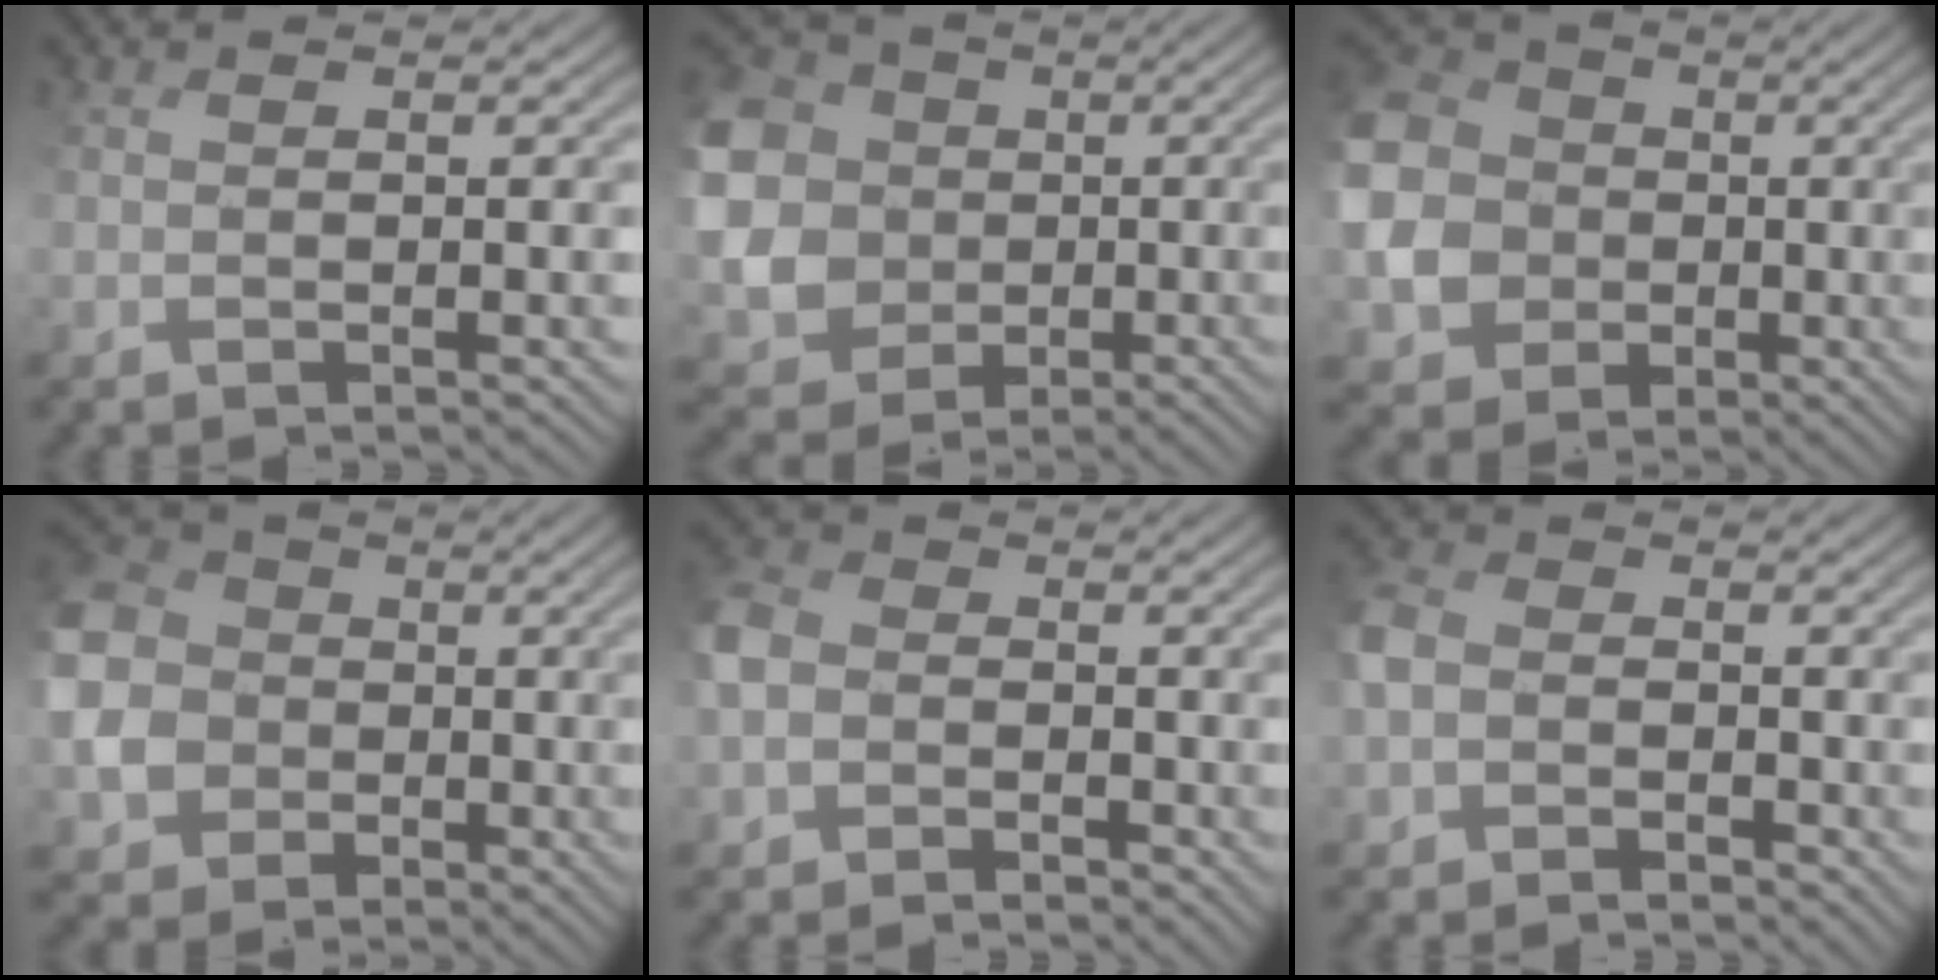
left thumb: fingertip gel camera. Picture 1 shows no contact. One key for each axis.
{"total": 16.0, "fx": 2.6, "fy": 14.6, "fz": 6.2, "tx": -0.237, "ty": 0.007, "tz": 0.027}
{"total": 12.8, "fx": 0.2, "fy": 11.9, "fz": 4.8, "tx": -0.190, "ty": -0.005, "tz": -0.012}
{"total": 10.8, "fx": 0.1, "fy": 9.9, "fz": 4.3, "tx": -0.162, "ty": -0.007, "tz": -0.007}
{"total": 3.7, "fx": -0.8, "fy": 3.2, "fz": 1.6, "tx": -0.054, "ty": 0.007, "tz": -0.031}
{"total": 3.0, "fx": -0.9, "fy": 2.6, "fz": 1.3, "tx": -0.044, "ty": 0.007, "tz": -0.029}